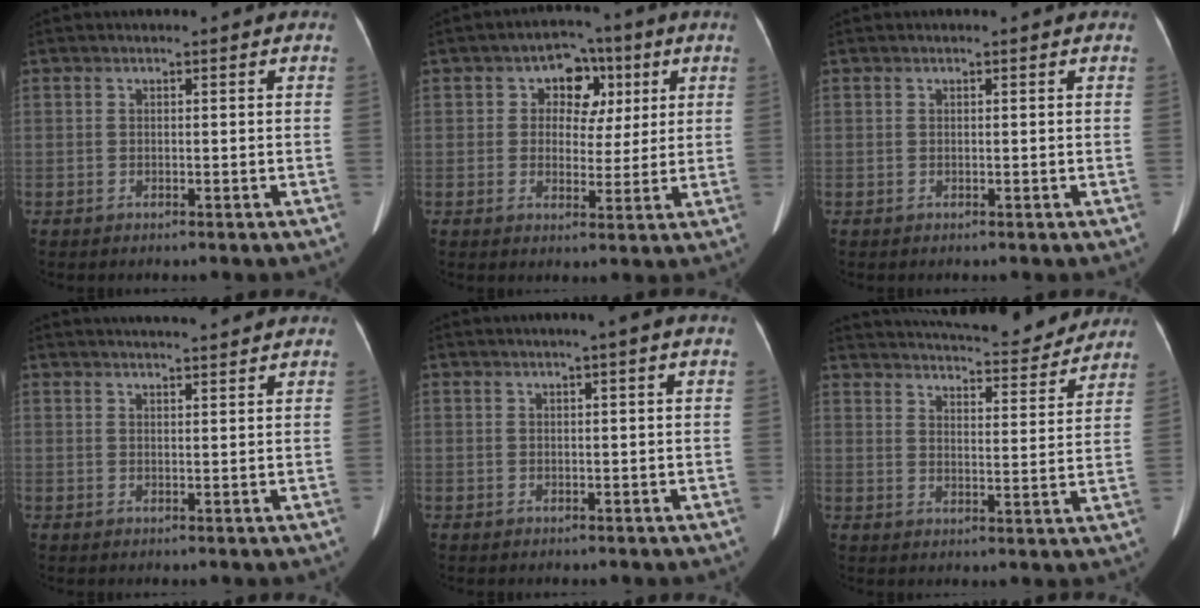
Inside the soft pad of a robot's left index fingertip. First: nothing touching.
{"total": 6.7, "force": [2.3, 5.0, 3.9], "torque": [-0.050, 0.026, 0.036]}
{"total": 0.5, "force": [0.5, 0.0, 0.2], "torque": [-0.009, 0.004, 0.007]}
{"total": 7.8, "force": [7.3, 0.4, 2.8], "torque": [-0.042, 0.024, 0.092]}
{"total": 1.4, "force": [0.8, -0.5, 1.0], "torque": [-0.015, 0.004, 0.019]}
{"total": 19.3, "force": [17.9, 3.2, 6.5], "torque": [-0.099, -0.009, 0.234]}